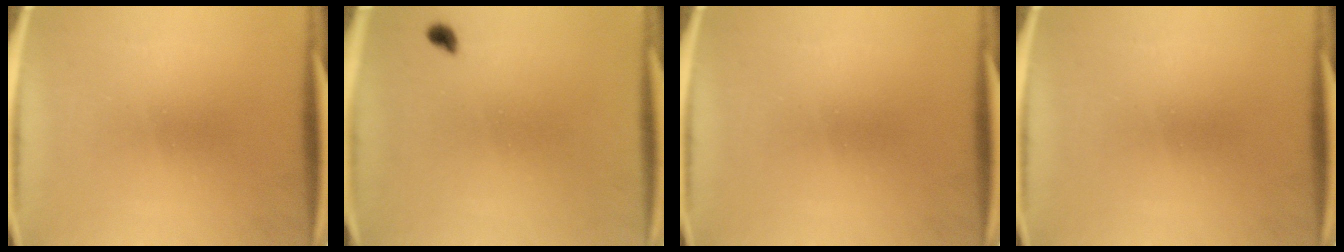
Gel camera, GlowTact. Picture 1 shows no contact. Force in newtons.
{"total": 1.4}
{"total": 0.0}
{"total": 0.0}